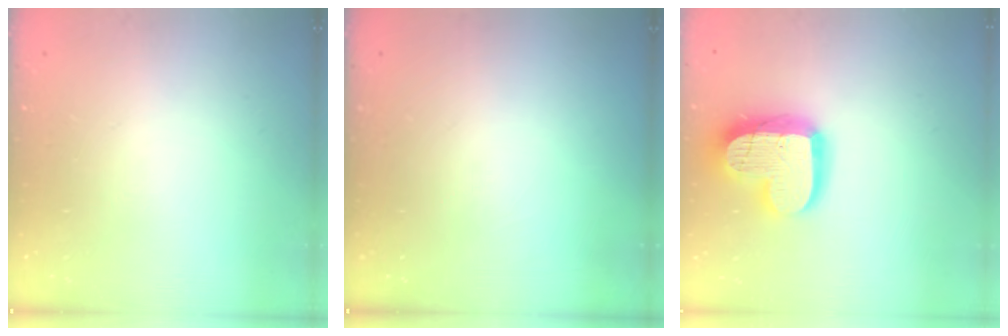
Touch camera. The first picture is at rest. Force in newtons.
{"total": 0.0}
{"total": 17.1, "press": 17.0, "slide": 1.6}